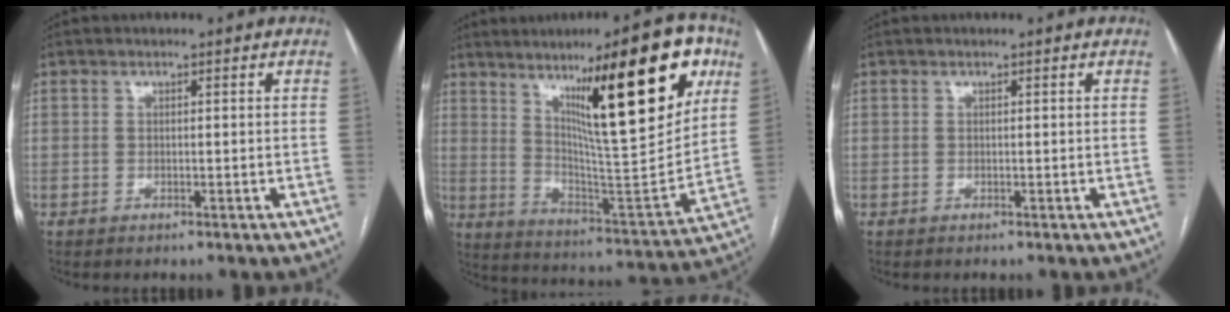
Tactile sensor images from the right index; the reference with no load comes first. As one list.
[{"total": 24.1, "force": [11.7, 3.5, 20.8], "torque": [-0.291, 0.002, 0.182]}, {"total": 0.0}]